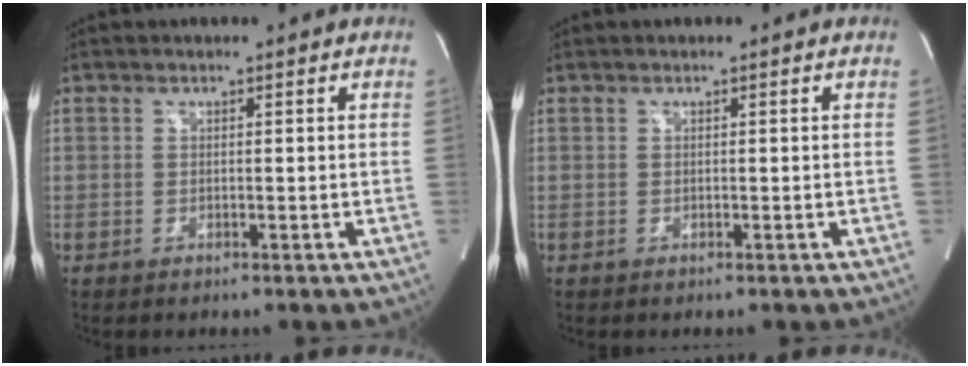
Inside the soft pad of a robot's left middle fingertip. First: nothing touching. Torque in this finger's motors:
{"motor_torque": [0.03, -0.04, 0.07, 0.01]}